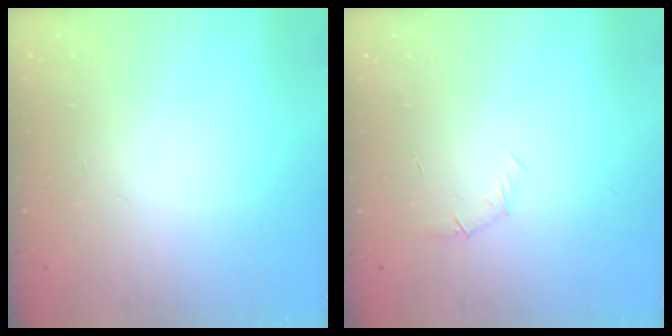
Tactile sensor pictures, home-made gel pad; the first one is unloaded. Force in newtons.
{"total": 5.4, "press": 5.2, "slide": 1.5}